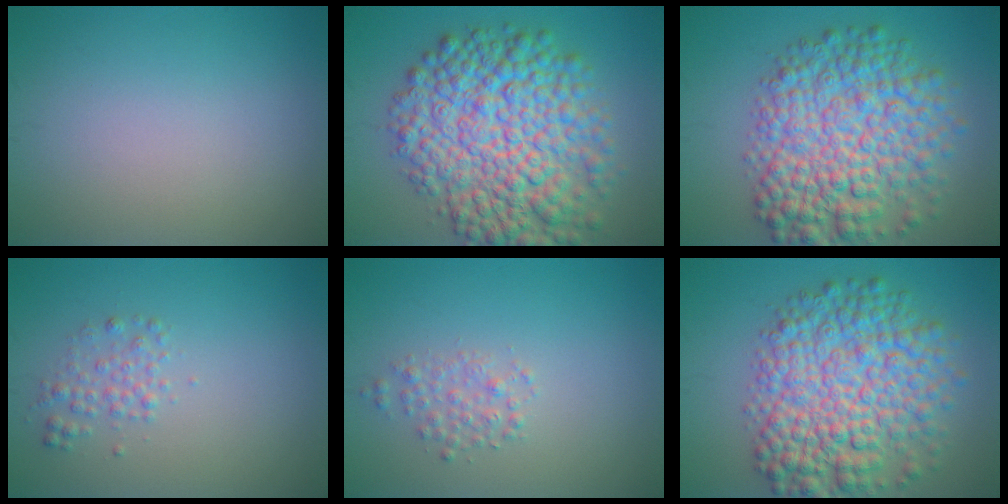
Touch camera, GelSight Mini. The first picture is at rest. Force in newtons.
{"total": 11.9, "press": 11.9, "slide": 0.2}
{"total": 10.2, "press": 10.2, "slide": 0.2}
{"total": 1.6, "press": 1.6, "slide": 0.0}
{"total": 1.6, "press": 1.6, "slide": 0.0}
{"total": 10.2, "press": 10.2, "slide": 0.2}